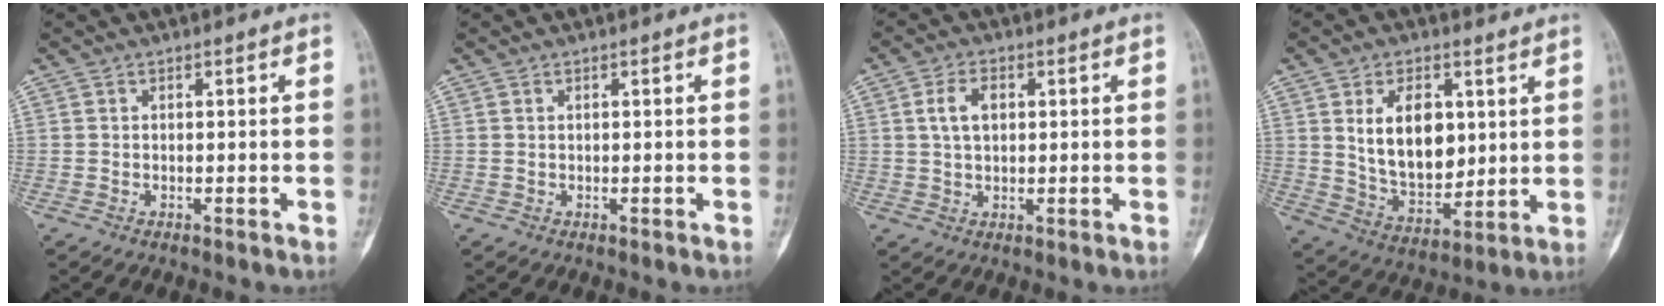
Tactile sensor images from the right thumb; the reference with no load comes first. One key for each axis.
{"total": 0.0}
{"total": 4.7, "fx": 1.1, "fy": 2.9, "fz": 3.5, "tx": -0.067, "ty": 0.005, "tz": 0.020}
{"total": 13.0, "fx": 4.1, "fy": 8.0, "fz": 9.4, "tx": -0.125, "ty": -0.031, "tz": 0.088}